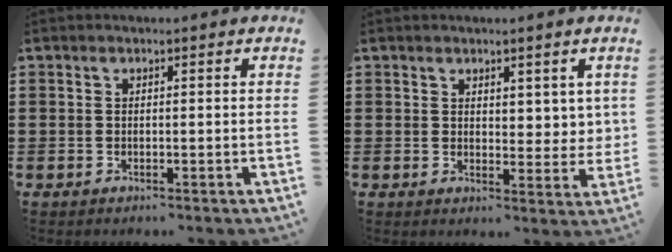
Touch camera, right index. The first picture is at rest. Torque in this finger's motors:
{"motor_torque": [-0.10, 0.12, 0.04, 0.00]}